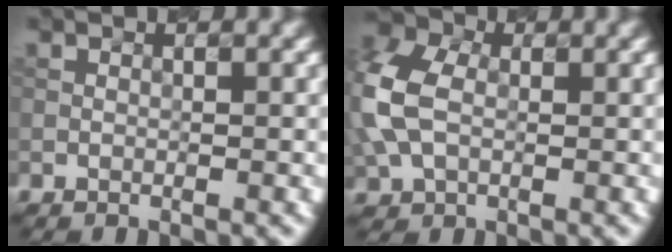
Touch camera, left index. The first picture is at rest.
{"total": 7.9, "force": [0.6, 5.5, 5.6], "torque": [-0.161, 0.013, 0.000]}